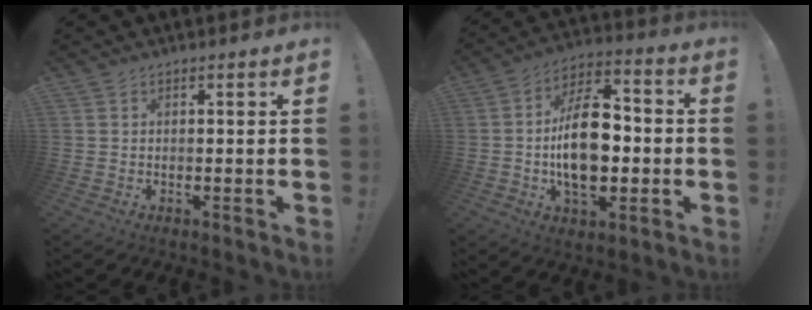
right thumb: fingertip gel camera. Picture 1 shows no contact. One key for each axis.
{"total": 19.1, "fx": -2.4, "fy": 11.2, "fz": 15.3, "tx": -0.276, "ty": 0.013, "tz": -0.040}